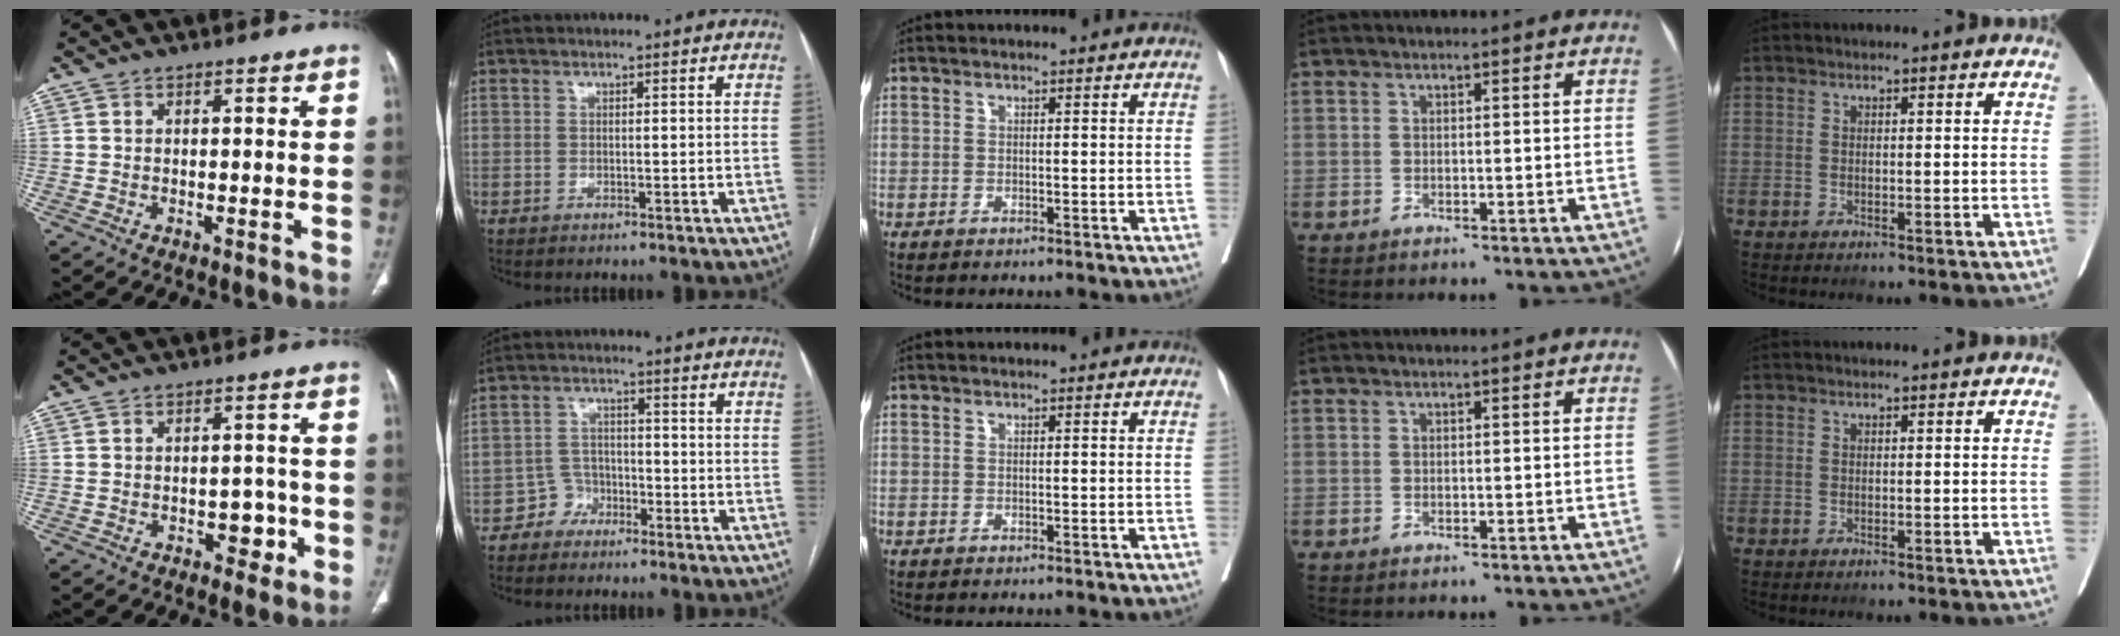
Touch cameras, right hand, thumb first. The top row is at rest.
{"thumb": {"total": 4.1, "force": [-1.6, 2.8, 2.6], "torque": [-0.012, 0.015, -0.020]}, "index": {"total": 3.5, "force": [-2.3, 2.6, -0.1], "torque": [0.007, 0.014, -0.045]}}